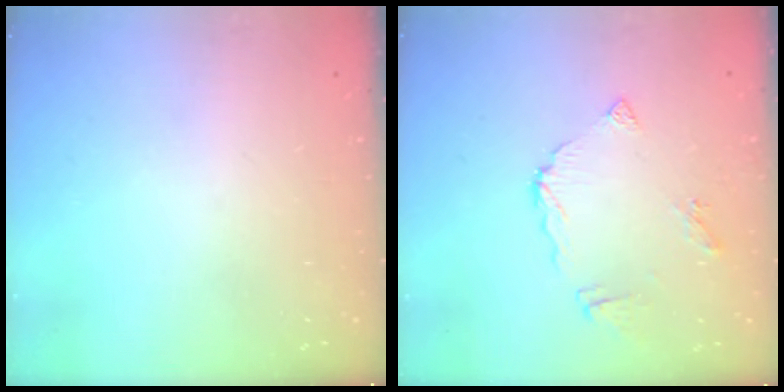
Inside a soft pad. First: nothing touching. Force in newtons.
{"total": 7.6, "press": 7.6, "slide": 0.8}